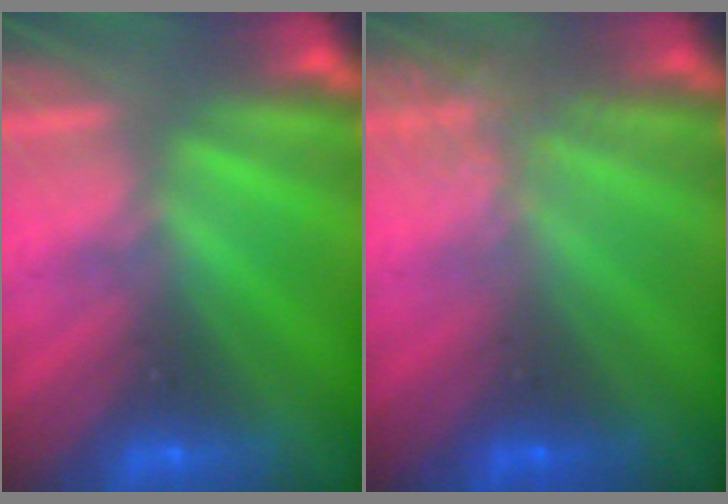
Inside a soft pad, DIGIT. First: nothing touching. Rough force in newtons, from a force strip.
{"total": 2.4}